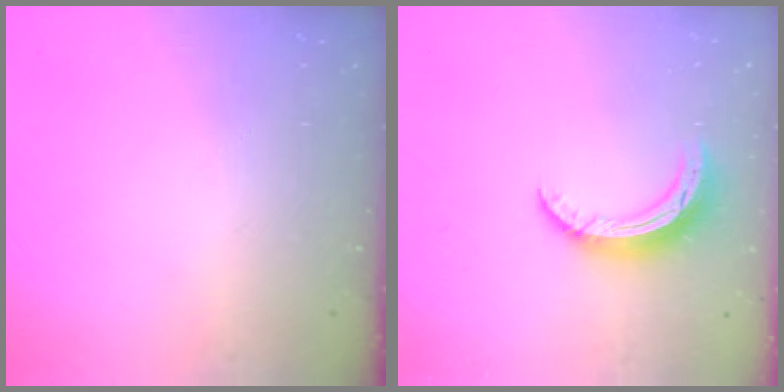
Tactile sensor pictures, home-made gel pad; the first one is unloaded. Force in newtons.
{"total": 9.9, "press": 9.9, "slide": 0.5}